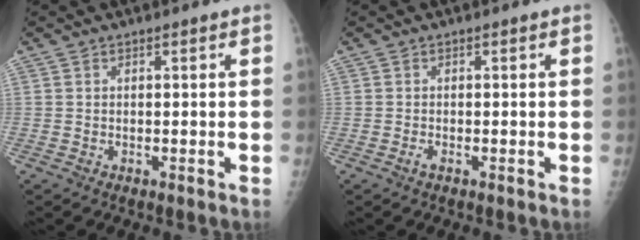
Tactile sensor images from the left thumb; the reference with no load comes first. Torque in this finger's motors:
{"motor_torque": [-0.23, -0.03, 0.08, 0.03, 0.01]}